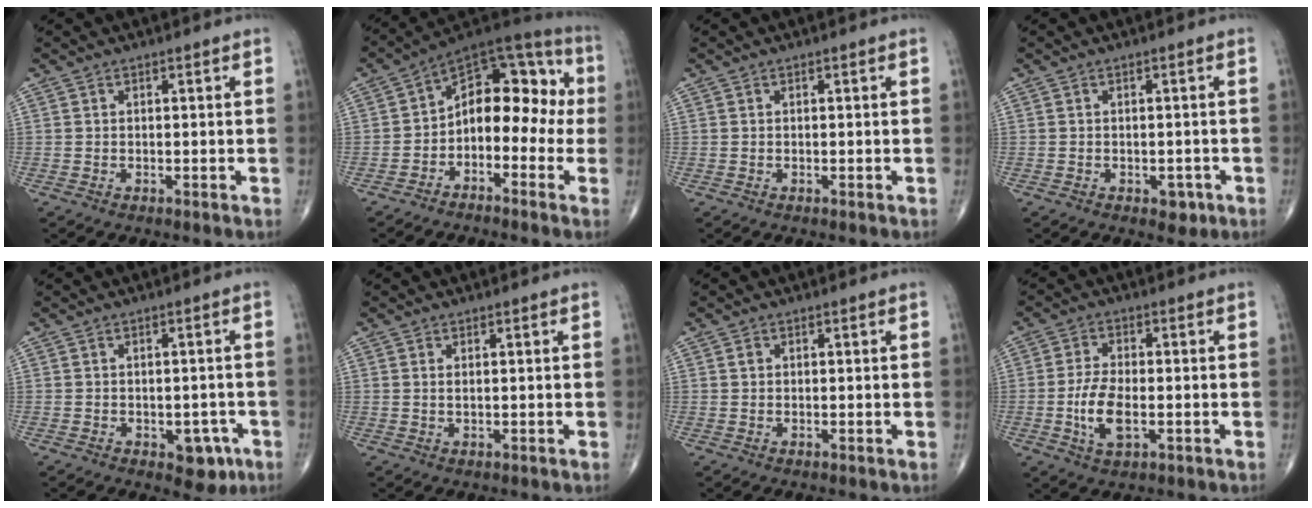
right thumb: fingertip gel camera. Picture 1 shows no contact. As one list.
[{"total": 14.8, "force": [-1.8, 9.2, 11.4], "torque": [-0.115, 0.064, -0.045]}, {"total": 0.0}, {"total": 2.4, "force": [-1.1, 1.6, 1.5], "torque": [-0.003, 0.005, -0.010]}, {"total": 5.2, "force": [-2.3, 3.1, 3.5], "torque": [-0.014, 0.012, -0.023]}, {"total": 0.7, "force": [0.3, 0.2, 0.6], "torque": [-0.015, 0.000, 0.007]}, {"total": 0.7, "force": [0.2, 0.6, 0.3], "torque": [-0.002, 0.000, 0.004]}, {"total": 7.2, "force": [-1.6, 3.3, 6.2], "torque": [-0.126, 0.003, -0.029]}]